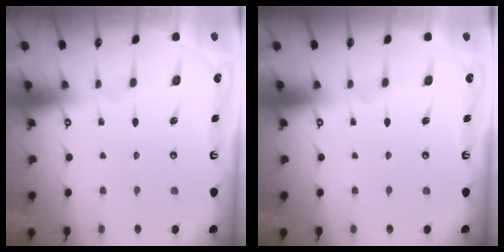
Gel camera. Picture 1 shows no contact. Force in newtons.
{"total": 0.0}